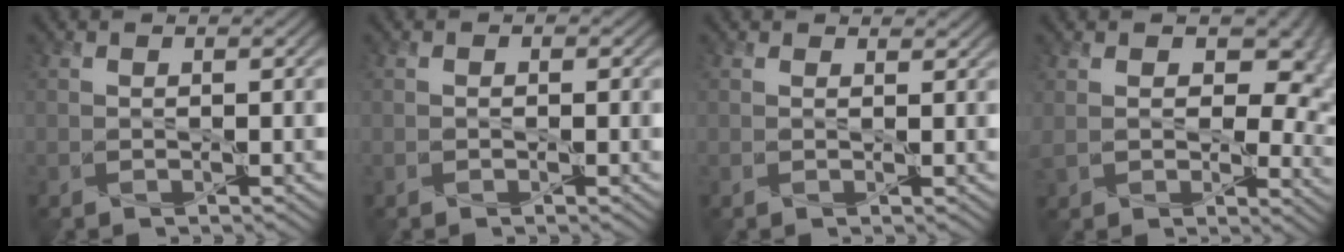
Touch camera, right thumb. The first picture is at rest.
{"total": 0.7, "force": [-0.3, 0.7, 0.0], "torque": [0.000, -0.003, -0.010]}
{"total": 1.2, "force": [1.0, 0.6, 0.3], "torque": [-0.007, 0.001, 0.020]}
{"total": 10.7, "force": [3.0, 7.0, 7.6], "torque": [-0.142, -0.016, 0.066]}